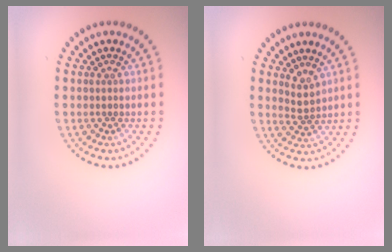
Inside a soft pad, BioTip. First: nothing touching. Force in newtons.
{"total": 1.7, "press": 1.2, "slide": 1.2}